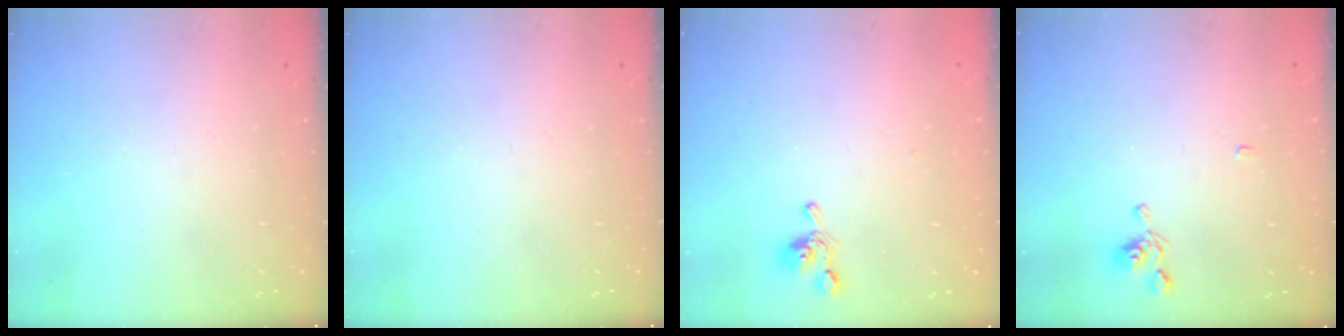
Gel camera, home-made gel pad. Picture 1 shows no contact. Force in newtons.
{"total": 0.0}
{"total": 1.7, "press": 1.6, "slide": 0.6}
{"total": 2.2, "press": 2.2, "slide": 0.2}